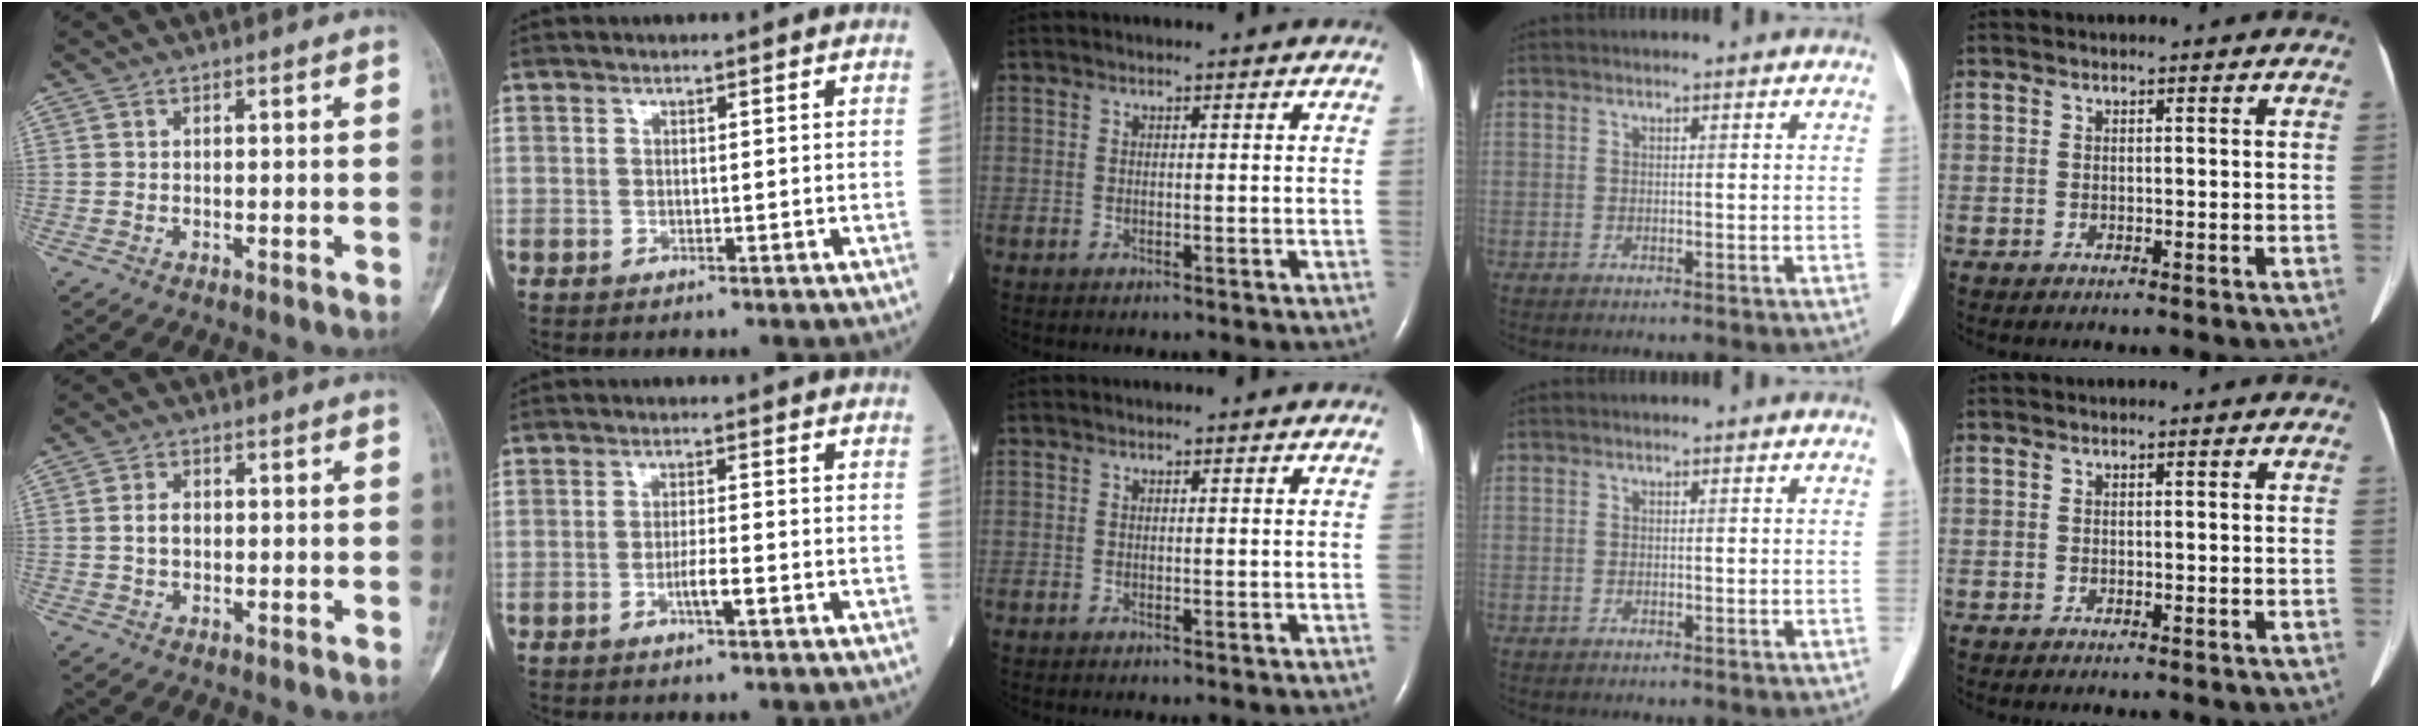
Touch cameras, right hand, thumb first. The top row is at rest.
{"thumb": {"total": 2.8, "force": [0.0, 1.9, 2.0], "torque": [-0.036, 0.006, 0.000]}, "index": {"total": 3.0, "force": [-1.3, 0.2, 2.7], "torque": [-0.050, -0.002, -0.024]}}